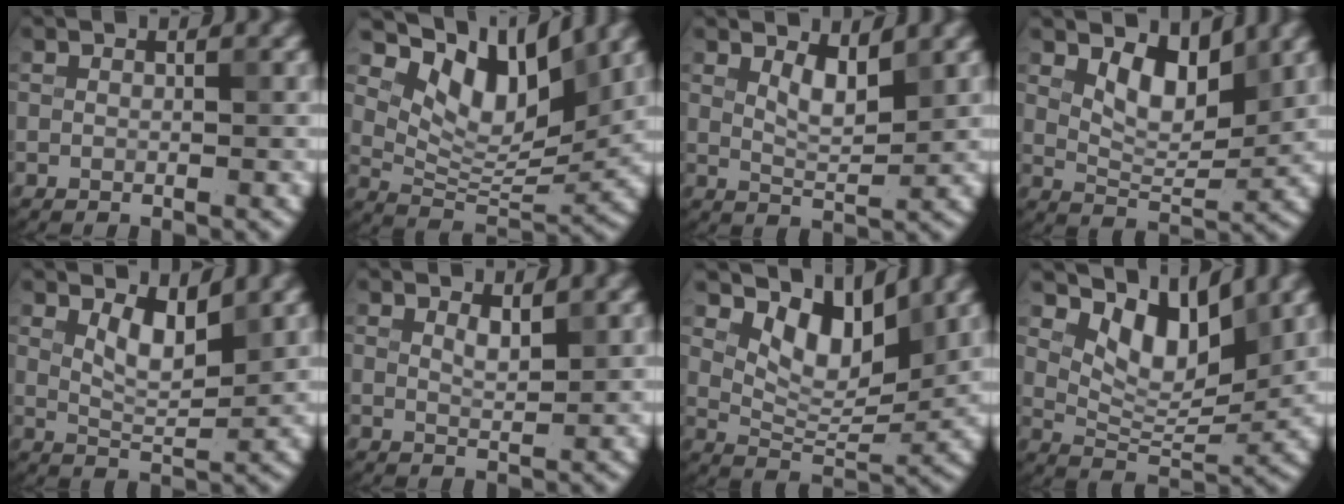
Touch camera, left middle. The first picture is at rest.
{"total": 8.6, "force": [4.7, 3.9, 6.0], "torque": [-0.097, -0.007, 0.086]}
{"total": 2.6, "force": [1.5, 0.8, 1.9], "torque": [-0.036, -0.007, 0.030]}
{"total": 4.5, "force": [2.3, 2.1, 3.3], "torque": [-0.060, -0.009, 0.038]}
{"total": 3.2, "force": [1.8, 1.1, 2.4], "torque": [-0.047, -0.006, 0.035]}
{"total": 1.4, "force": [1.0, 0.4, 1.0], "torque": [-0.019, -0.002, 0.019]}
{"total": 5.8, "force": [3.2, 2.8, 3.9], "torque": [-0.069, -0.014, 0.052]}
{"total": 6.2, "force": [3.4, 2.9, 4.2], "torque": [-0.072, -0.012, 0.059]}